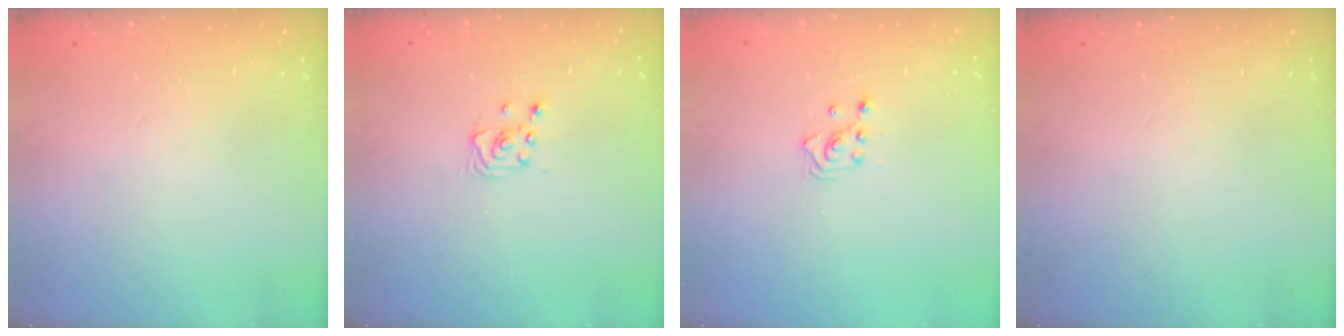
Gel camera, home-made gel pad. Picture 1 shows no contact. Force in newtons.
{"total": 2.2, "press": 2.2, "slide": 0.3}
{"total": 2.3, "press": 2.3, "slide": 0.3}
{"total": 0.0}